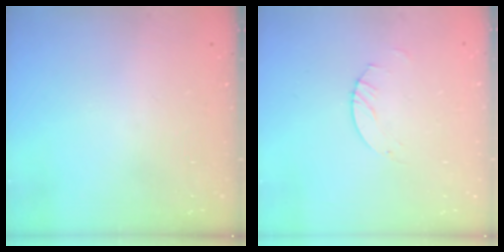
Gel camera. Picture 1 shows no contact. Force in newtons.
{"total": 2.0, "press": 2.0, "slide": 0.2}